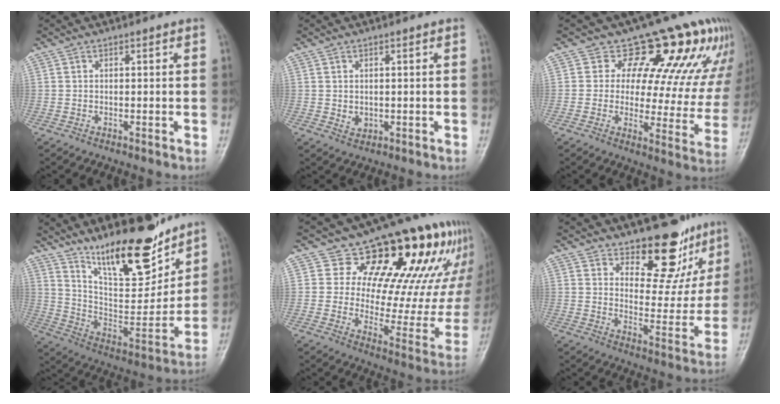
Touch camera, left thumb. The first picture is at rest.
{"total": 2.0, "force": [0.0, 1.7, 1.1], "torque": [-0.014, -0.002, 0.008]}
{"total": 16.4, "force": [11.0, 8.0, 9.2], "torque": [-0.055, -0.062, 0.122]}
{"total": 18.3, "force": [13.6, 5.8, 10.8], "torque": [-0.130, -0.090, 0.239]}
{"total": 24.9, "force": [14.0, 13.3, 15.7], "torque": [-0.149, -0.043, 0.207]}
{"total": 12.5, "force": [9.5, 5.9, 5.6], "torque": [-0.024, -0.074, 0.140]}